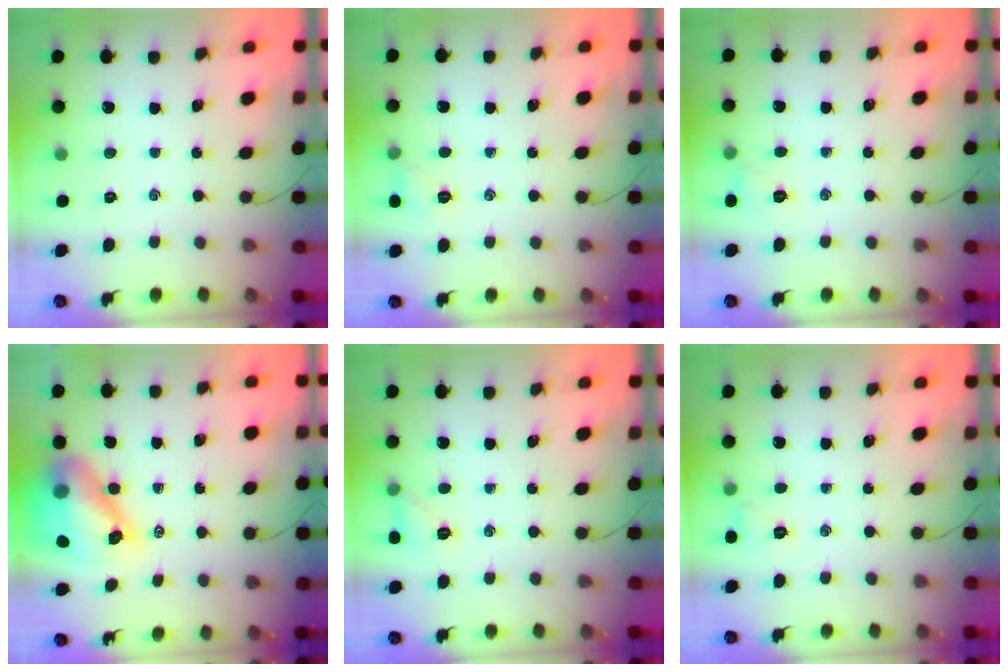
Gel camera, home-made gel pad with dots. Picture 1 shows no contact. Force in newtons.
{"total": 5.2, "press": 5.0, "slide": 1.4}
{"total": 5.7, "press": 5.6, "slide": 1.2}
{"total": 14.8, "press": 14.1, "slide": 4.6}
{"total": 7.2, "press": 7.0, "slide": 1.9}
{"total": 5.6, "press": 5.4, "slide": 1.2}